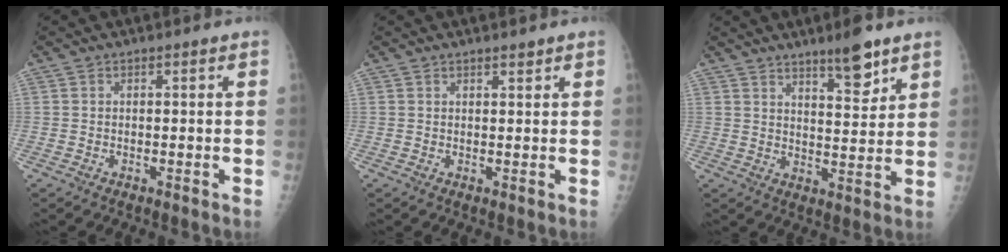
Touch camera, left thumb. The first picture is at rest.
{"total": 1.2, "force": [1.0, 0.3, 0.5], "torque": [-0.005, -0.008, 0.017]}
{"total": 8.0, "force": [5.7, 2.0, 5.3], "torque": [-0.066, -0.042, 0.090]}